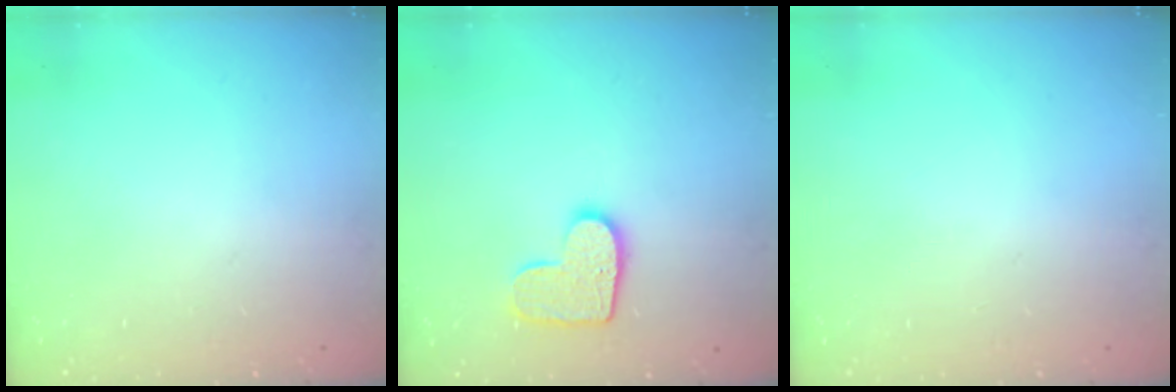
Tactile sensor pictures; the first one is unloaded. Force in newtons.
{"total": 10.9, "press": 10.9, "slide": 0.6}
{"total": 0.6, "press": 0.6, "slide": 0.2}